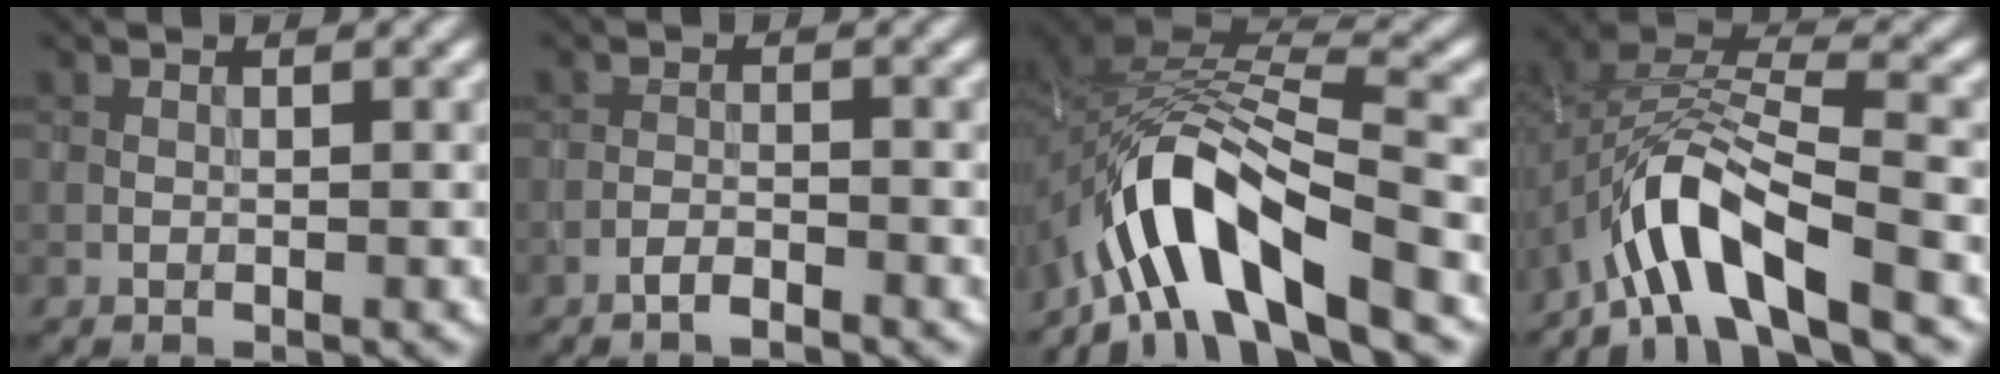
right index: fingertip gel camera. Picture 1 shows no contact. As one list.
[{"total": 1.4, "force": [-1.2, 0.1, 0.7], "torque": [-0.012, 0.005, -0.026]}, {"total": 10.2, "force": [-6.4, 3.4, 7.2], "torque": [-0.115, 0.009, -0.123]}, {"total": 8.0, "force": [-5.1, 2.5, 5.7], "torque": [-0.097, 0.006, -0.101]}]